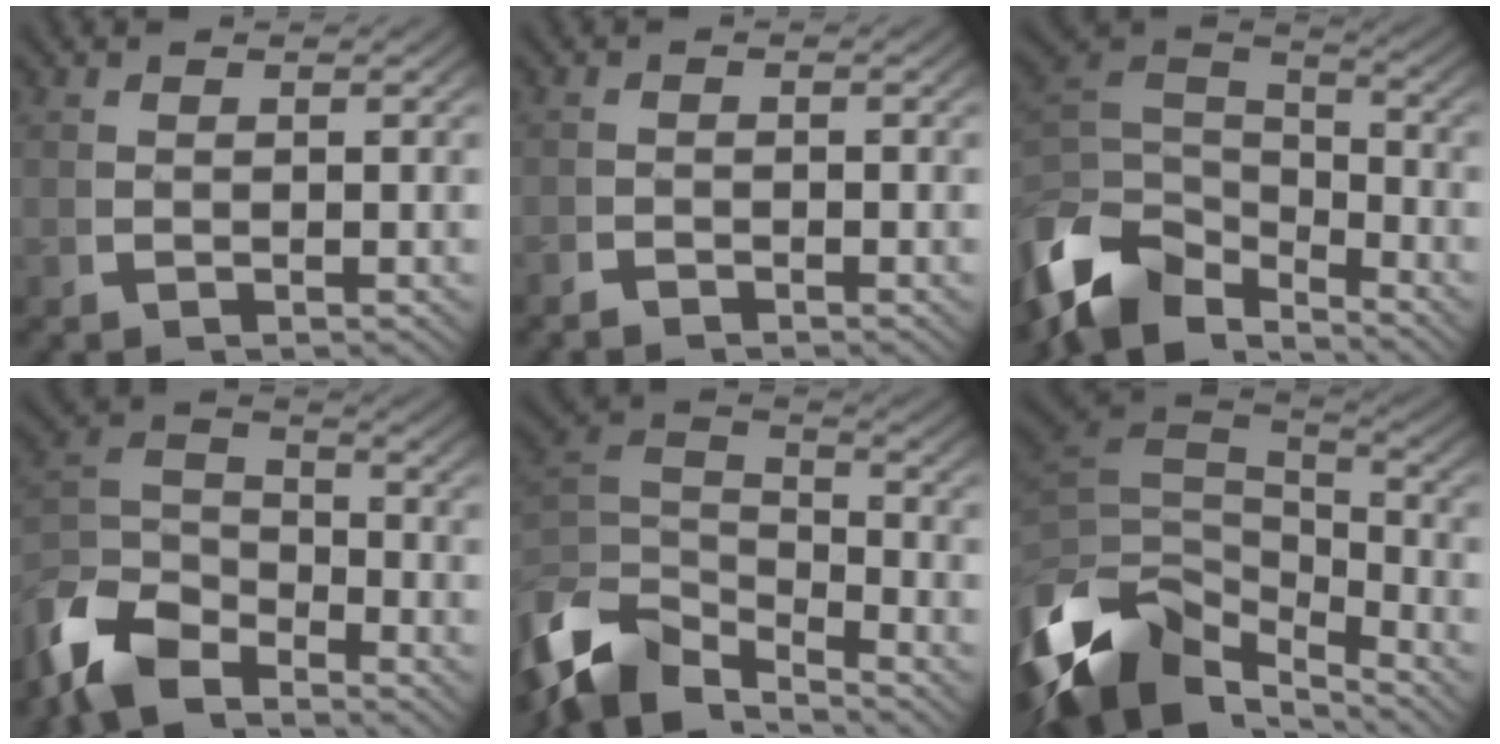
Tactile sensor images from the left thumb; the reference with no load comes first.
{"total": 1.1, "force": [-1.1, 0.1, 0.0], "torque": [0.006, -0.003, -0.026]}
{"total": 10.7, "force": [-3.1, 7.4, 7.1], "torque": [-0.165, -0.034, -0.046]}
{"total": 7.5, "force": [-3.5, 4.8, 4.6], "torque": [-0.085, -0.014, -0.064]}
{"total": 9.5, "force": [-3.4, 6.5, 6.1], "torque": [-0.144, -0.037, -0.051]}
{"total": 14.1, "force": [-3.3, 9.5, 10.0], "torque": [-0.228, -0.045, -0.034]}